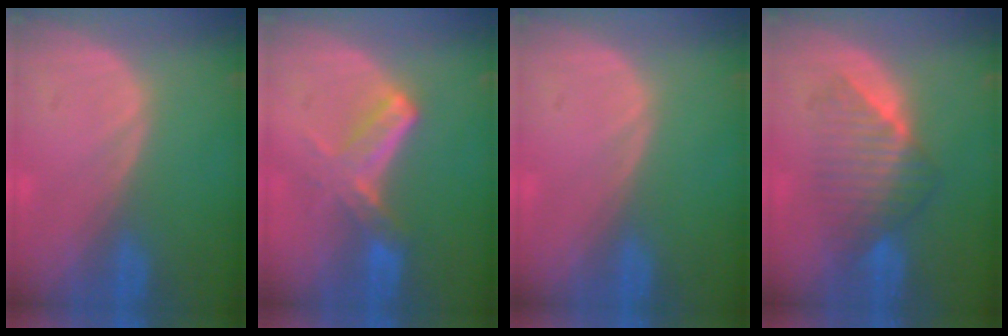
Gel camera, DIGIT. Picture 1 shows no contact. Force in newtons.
{"total": 5.6, "press": 5.3, "slide": 1.8}
{"total": 0.0}
{"total": 6.7, "press": 6.5, "slide": 1.6}